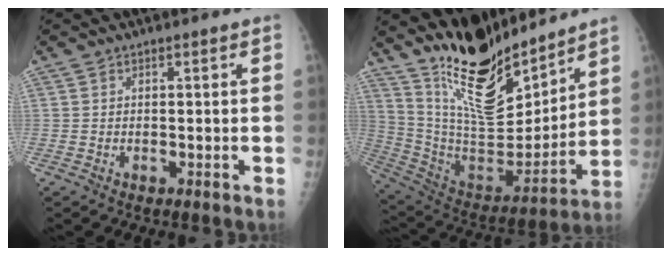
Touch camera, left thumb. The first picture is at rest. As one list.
[{"total": 20.9, "force": [16.6, 7.0, 10.6], "torque": [-0.137, -0.112, 0.300]}]